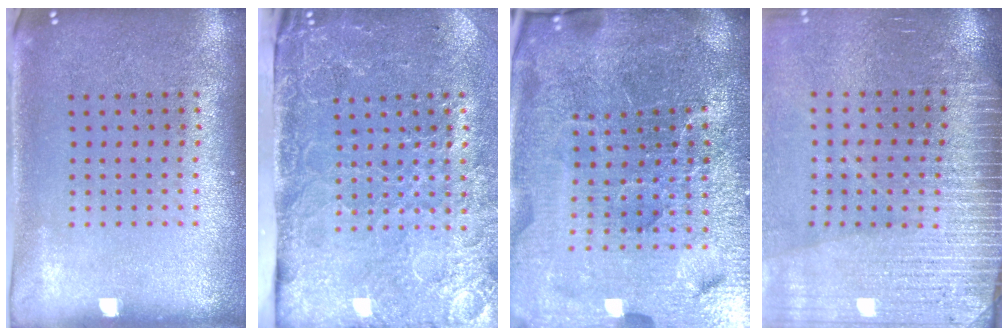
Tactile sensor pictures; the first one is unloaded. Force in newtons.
{"total": 4.7, "press": 3.7, "slide": 2.9}
{"total": 7.1, "press": 6.2, "slide": 3.5}
{"total": 3.6, "press": 3.1, "slide": 1.8}